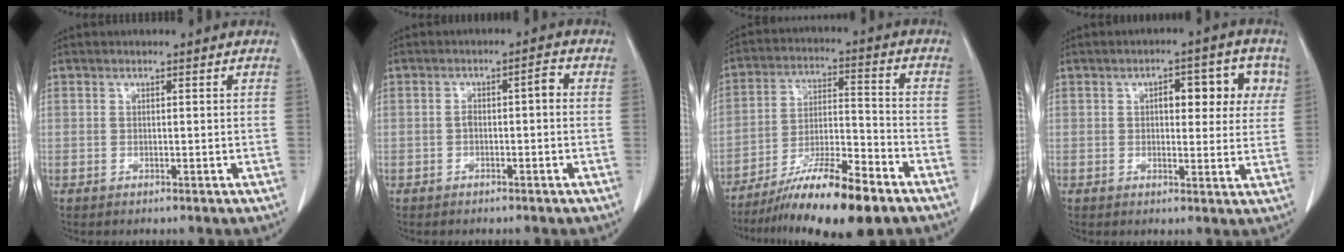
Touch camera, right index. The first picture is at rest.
{"total": 2.6, "force": [-0.3, 0.9, 2.5], "torque": [-0.037, 0.016, -0.002]}
{"total": 14.7, "force": [-10.5, 1.8, 10.1], "torque": [-0.184, -0.015, -0.179]}
{"total": 8.2, "force": [2.5, 3.6, 7.0], "torque": [-0.080, 0.021, 0.030]}